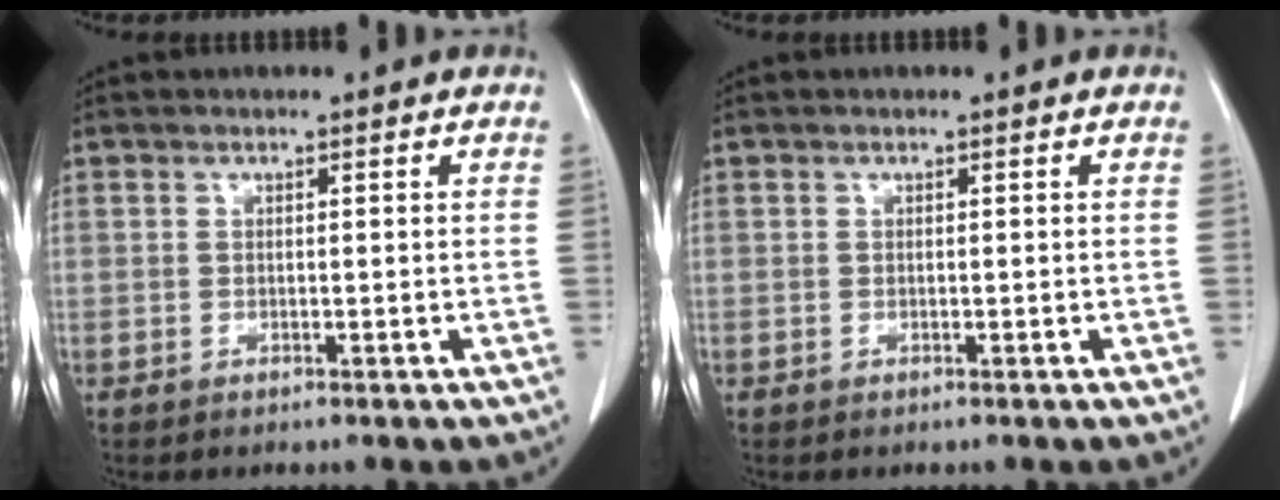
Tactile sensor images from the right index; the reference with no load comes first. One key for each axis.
{"total": 0.0}